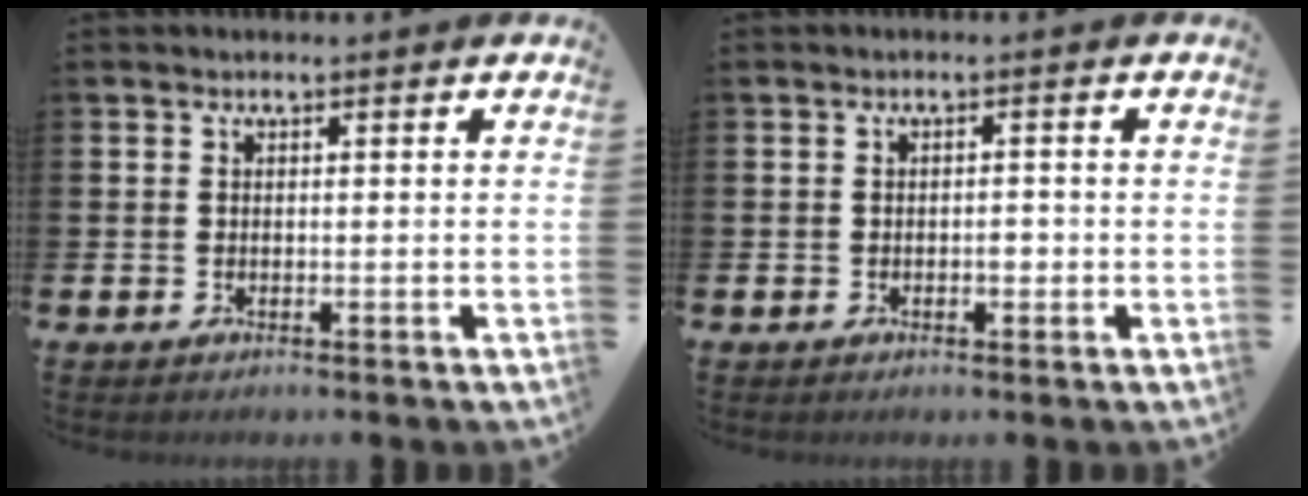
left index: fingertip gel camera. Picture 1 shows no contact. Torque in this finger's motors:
{"motor_torque": [0.00, 0.13, 0.06, 0.00]}